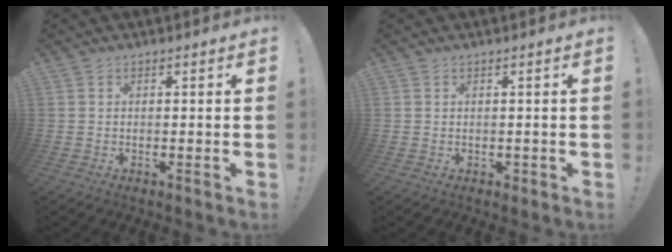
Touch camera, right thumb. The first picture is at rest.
{"total": 0.9, "force": [0.0, 0.8, 0.3], "torque": [-0.002, 0.001, 0.001]}